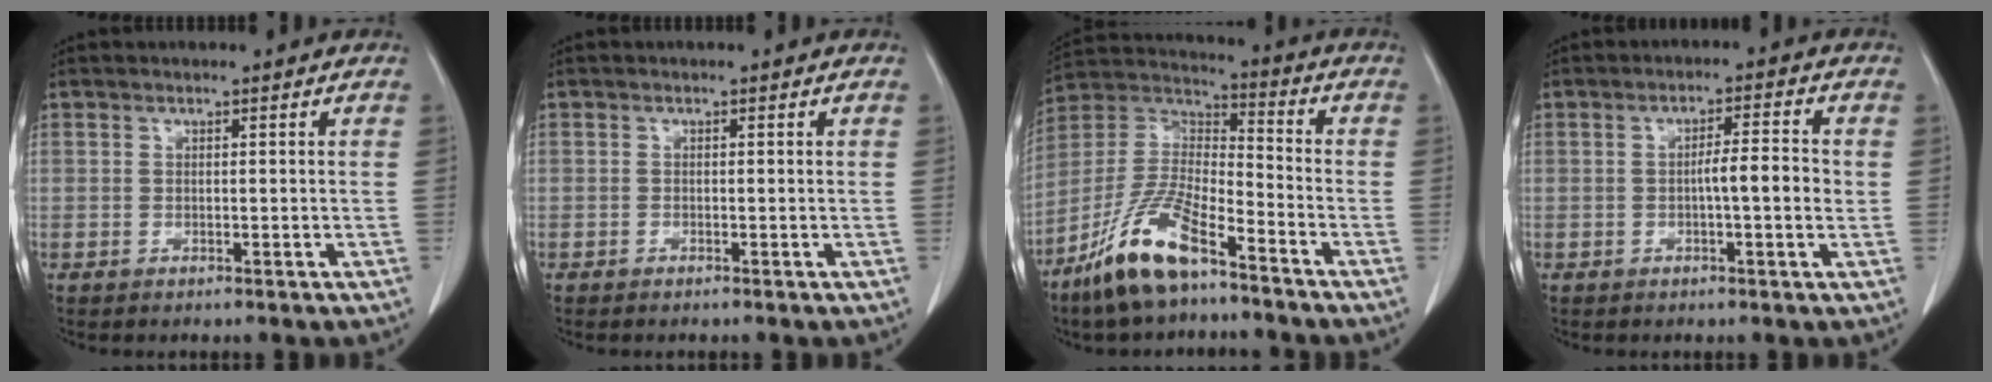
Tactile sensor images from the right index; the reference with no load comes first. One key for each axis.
{"total": 0.0}
{"total": 13.7, "fx": -9.2, "fy": 3.3, "fz": 9.6, "tx": -0.203, "ty": -0.003, "tz": -0.176}
{"total": 4.9, "fx": -0.4, "fy": 0.5, "fz": 4.8, "tx": -0.075, "ty": 0.006, "tz": -0.007}